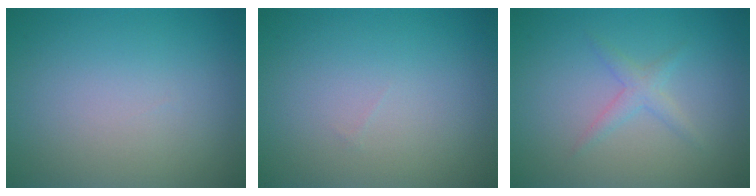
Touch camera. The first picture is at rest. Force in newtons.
{"total": 0.0}
{"total": 1.4, "press": 1.4, "slide": 0.1}